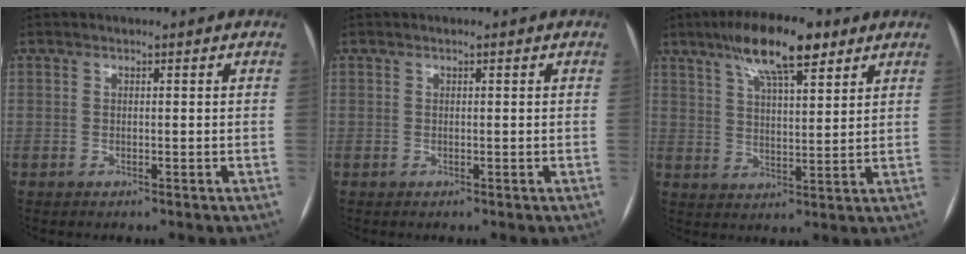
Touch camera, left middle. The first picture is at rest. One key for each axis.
{"total": 0.0}
{"total": 11.4, "fx": 7.2, "fy": 2.9, "fz": 8.3, "tx": -0.146, "ty": 0.017, "tz": 0.123}